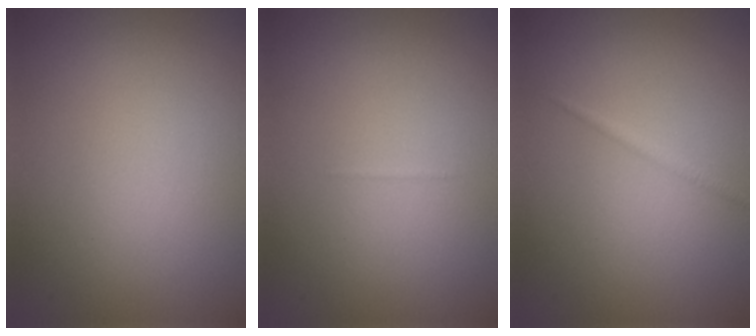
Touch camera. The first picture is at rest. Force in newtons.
{"total": 0.0}
{"total": 0.8, "press": 0.8, "slide": 0.1}